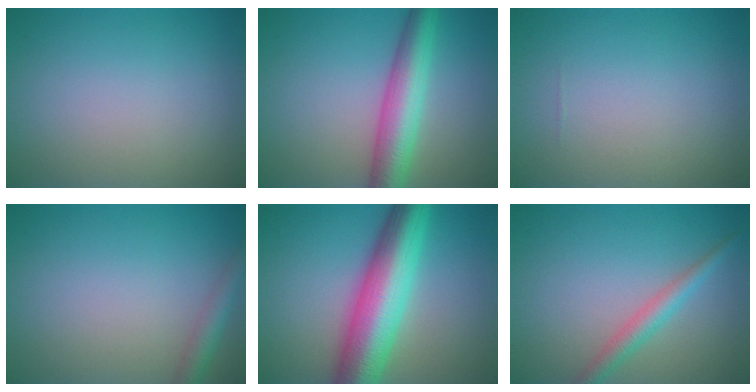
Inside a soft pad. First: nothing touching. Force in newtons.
{"total": 6.0, "press": 6.0, "slide": 0.2}
{"total": 0.0}
{"total": 2.3, "press": 2.3, "slide": 0.1}
{"total": 10.3, "press": 10.3, "slide": 0.1}
{"total": 2.5, "press": 2.5, "slide": 0.0}